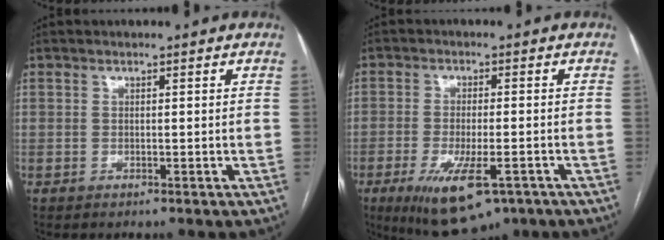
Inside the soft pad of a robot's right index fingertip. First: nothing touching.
{"total": 11.4, "force": [-6.1, 3.6, 8.9], "torque": [-0.156, -0.022, -0.092]}